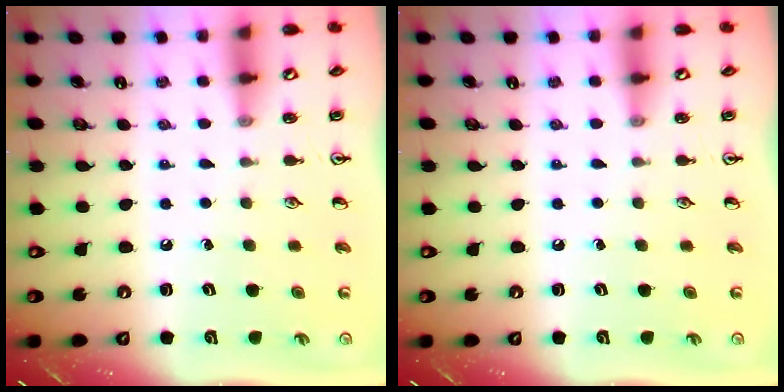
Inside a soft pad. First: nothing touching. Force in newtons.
{"total": 0.0}